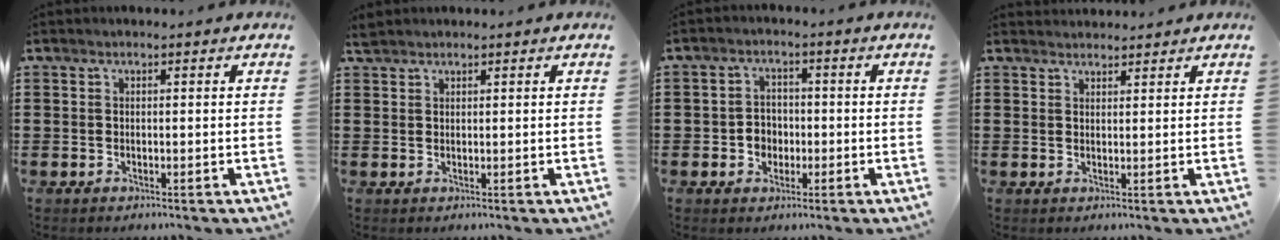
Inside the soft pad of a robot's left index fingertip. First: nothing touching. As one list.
[{"total": 1.4, "force": [1.2, 0.4, 0.5], "torque": [-0.013, 0.001, 0.024]}, {"total": 3.3, "force": [-0.9, 2.8, 1.4], "torque": [-0.035, 0.004, -0.021]}, {"total": 1.7, "force": [1.6, 0.4, -0.1], "torque": [-0.002, 0.003, 0.033]}]